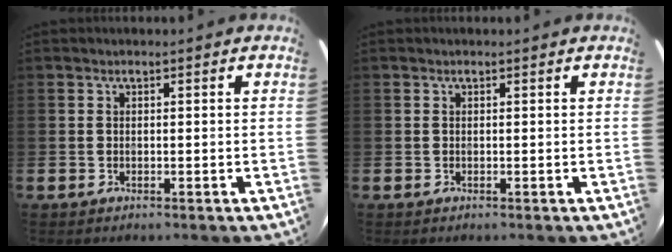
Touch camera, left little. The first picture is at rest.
{"total": 0.0}